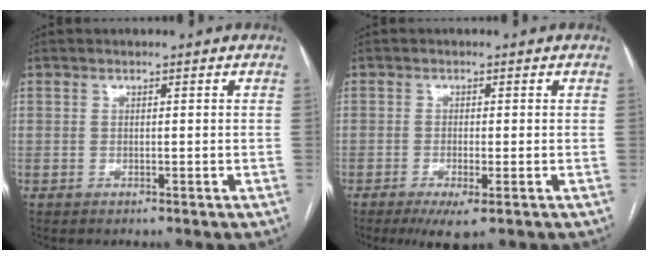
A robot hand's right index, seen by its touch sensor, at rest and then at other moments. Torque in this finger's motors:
{"motor_torque": [0.59, 0.00, 0.24, 0.06]}